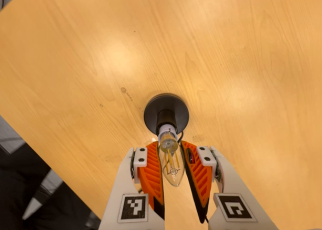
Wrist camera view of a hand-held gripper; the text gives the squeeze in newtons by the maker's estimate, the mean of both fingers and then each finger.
{"total": 12.8, "left": 12.4, "right": 13.2}